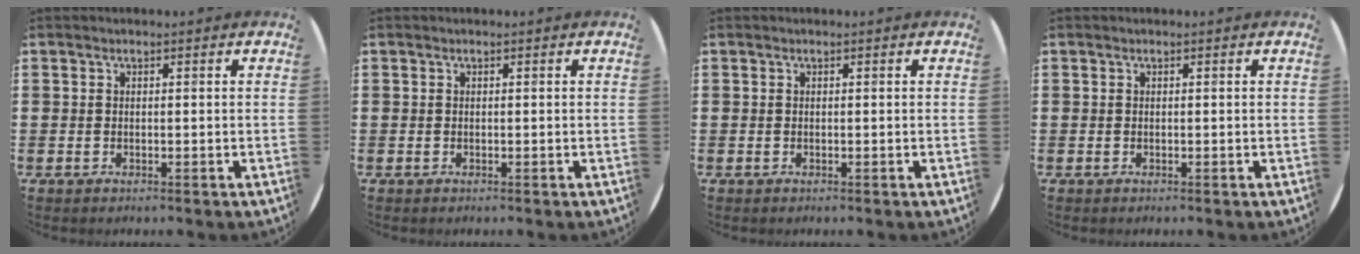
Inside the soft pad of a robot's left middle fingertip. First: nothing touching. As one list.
[{"total": 0.0}, {"total": 0.0}, {"total": 0.0}]